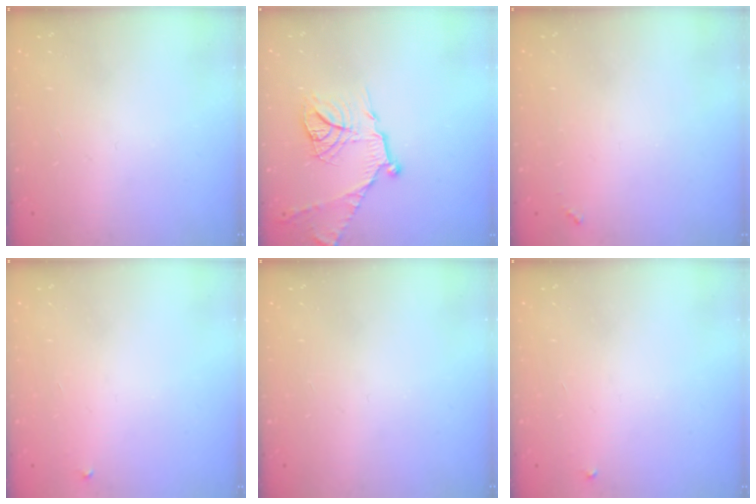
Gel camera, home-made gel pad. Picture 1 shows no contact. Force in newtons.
{"total": 16.0, "press": 16.0, "slide": 1.4}
{"total": 3.5, "press": 3.5, "slide": 0.3}
{"total": 2.1, "press": 2.1, "slide": 0.1}
{"total": 0.0}
{"total": 2.1, "press": 2.1, "slide": 0.1}